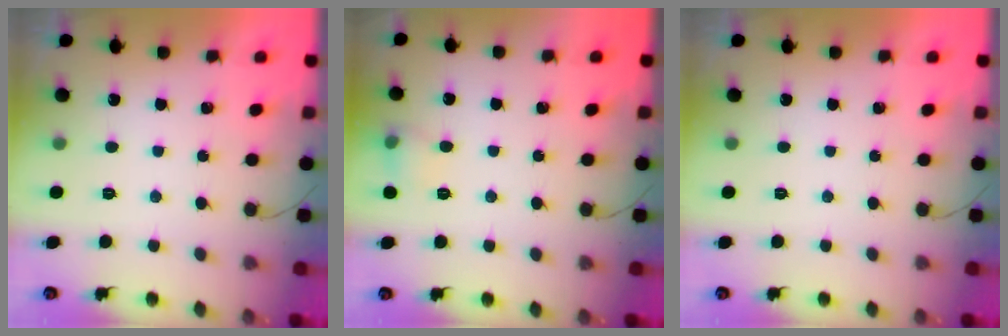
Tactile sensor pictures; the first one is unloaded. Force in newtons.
{"total": 6.9, "press": 6.5, "slide": 2.1}
{"total": 0.0}